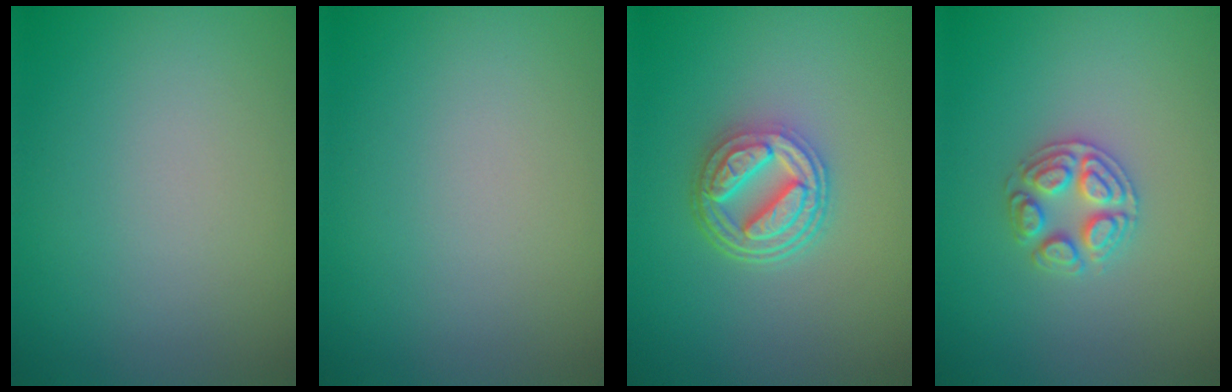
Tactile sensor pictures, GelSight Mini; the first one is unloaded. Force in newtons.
{"total": 0.0}
{"total": 4.9, "press": 3.7, "slide": 3.3}
{"total": 2.5, "press": 2.5, "slide": 0.4}